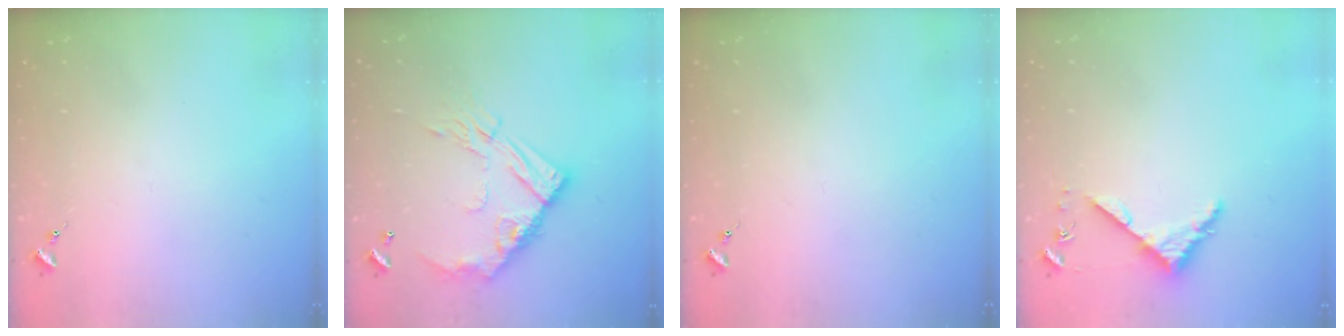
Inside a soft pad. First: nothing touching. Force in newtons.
{"total": 14.5, "press": 14.5, "slide": 1.1}
{"total": 0.0}
{"total": 4.3, "press": 4.3, "slide": 0.4}